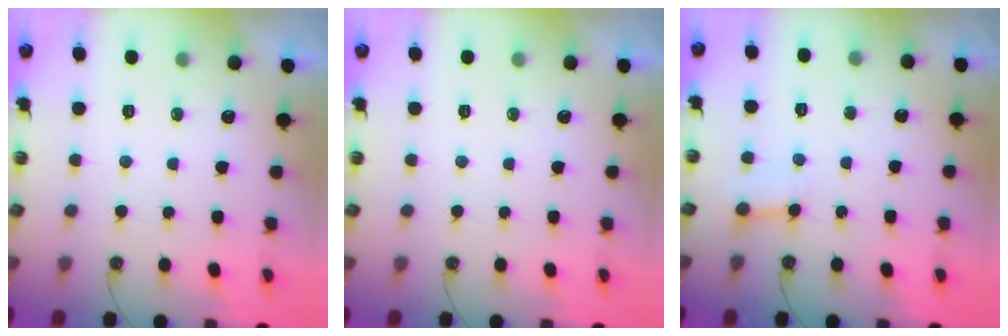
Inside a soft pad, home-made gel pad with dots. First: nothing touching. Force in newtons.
{"total": 0.0}
{"total": 4.4, "press": 4.3, "slide": 0.5}